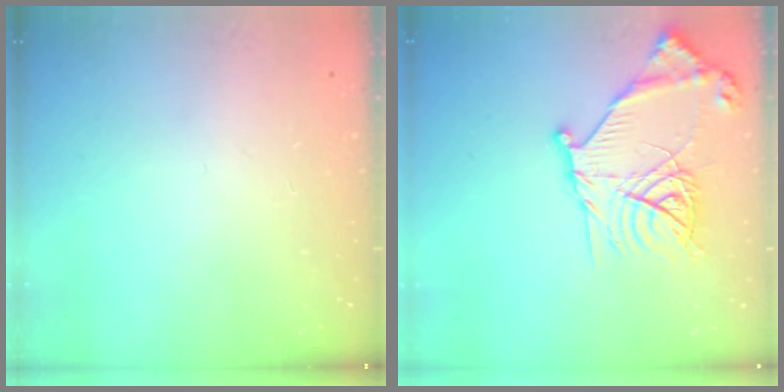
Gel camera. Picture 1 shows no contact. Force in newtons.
{"total": 18.8, "press": 18.7, "slide": 2.0}